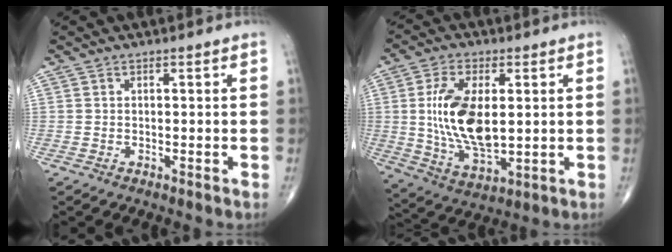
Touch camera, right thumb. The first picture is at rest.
{"total": 14.8, "force": [1.4, 7.4, 12.8], "torque": [-0.239, -0.017, 0.033]}